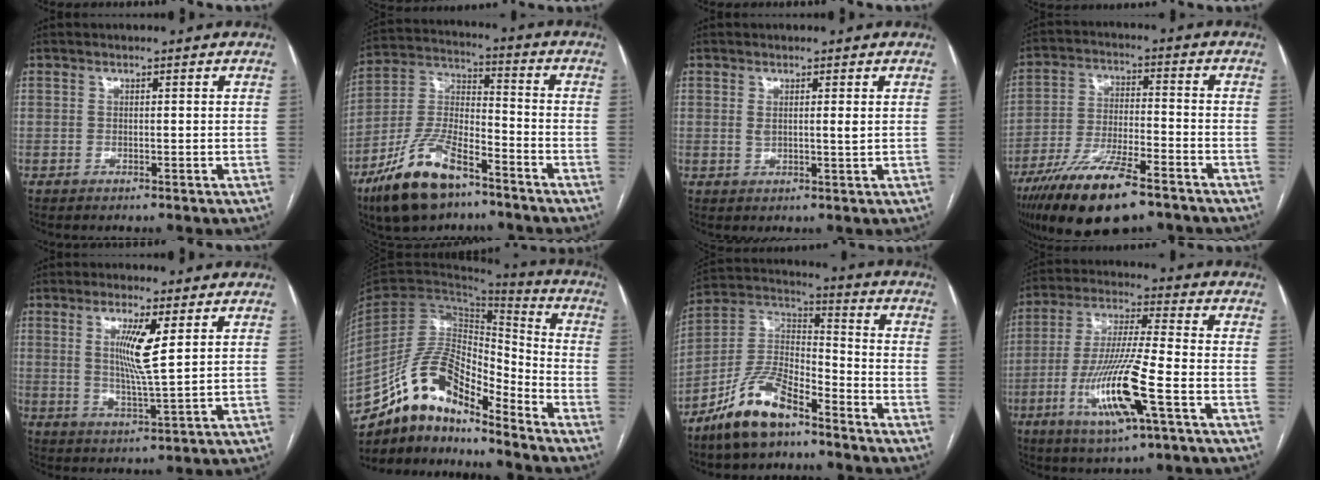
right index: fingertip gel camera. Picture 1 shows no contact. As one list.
[{"total": 14.6, "force": [-9.7, 5.2, 9.5], "torque": [-0.198, -0.002, -0.182]}, {"total": 2.2, "force": [0.6, 0.3, 2.1], "torque": [-0.038, -0.005, 0.012]}, {"total": 15.2, "force": [-10.5, 3.4, 10.4], "torque": [-0.205, -0.027, -0.186]}, {"total": 7.1, "force": [2.3, 0.1, 6.8], "torque": [-0.127, -0.012, 0.042]}, {"total": 14.6, "force": [-12.2, 4.3, 6.9], "torque": [-0.121, 0.041, -0.223]}, {"total": 12.2, "force": [-8.8, 4.1, 7.4], "torque": [-0.152, 0.013, -0.171]}, {"total": 14.6, "force": [-5.2, 0.9, 13.6], "torque": [-0.276, -0.018, -0.096]}]